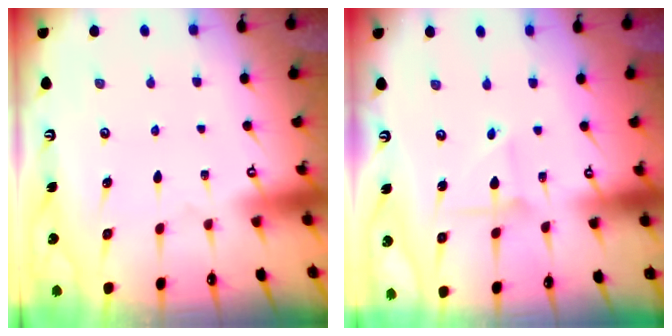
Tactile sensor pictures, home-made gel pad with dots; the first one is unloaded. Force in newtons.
{"total": 2.1, "press": 2.1, "slide": 0.1}